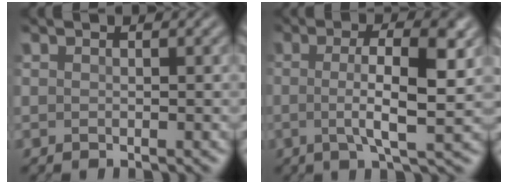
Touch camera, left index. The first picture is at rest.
{"total": 6.9, "force": [0.0, 1.8, 6.7], "torque": [-0.104, 0.003, -0.008]}